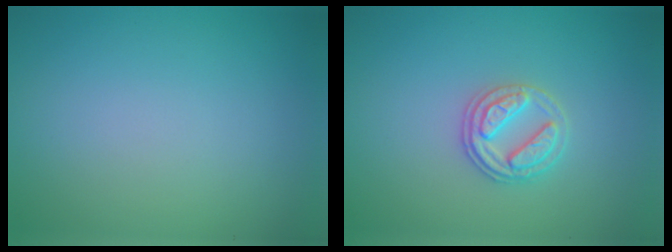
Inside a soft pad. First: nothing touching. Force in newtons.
{"total": 2.7, "press": 2.6, "slide": 0.5}